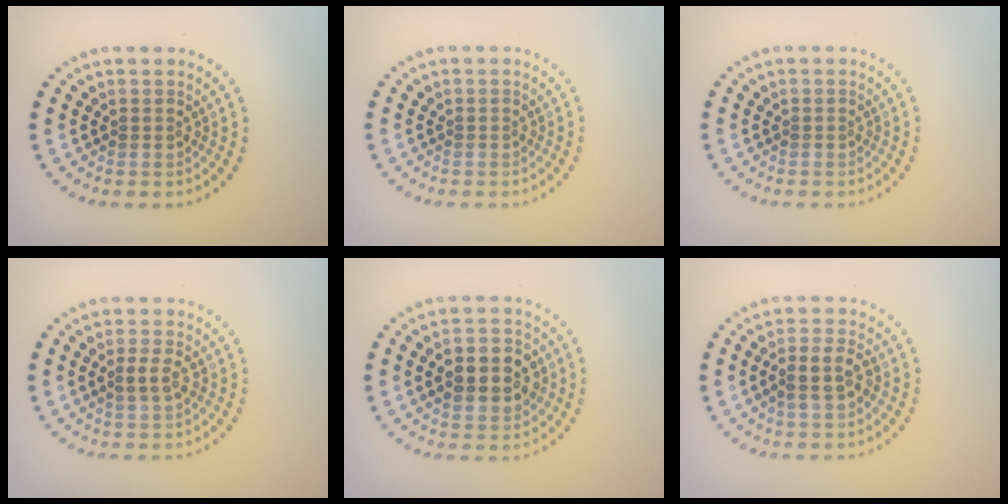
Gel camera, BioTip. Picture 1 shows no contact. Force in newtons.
{"total": 0.0}
{"total": 0.0}
{"total": 1.7, "press": 1.7, "slide": 0.3}
{"total": 5.5, "press": 5.4, "slide": 0.4}
{"total": 2.8, "press": 2.7, "slide": 0.9}